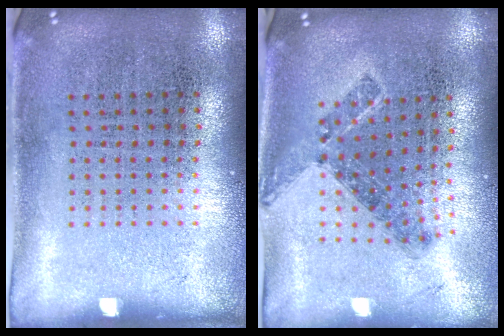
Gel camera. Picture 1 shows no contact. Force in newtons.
{"total": 0.8, "press": 0.8, "slide": 0.2}